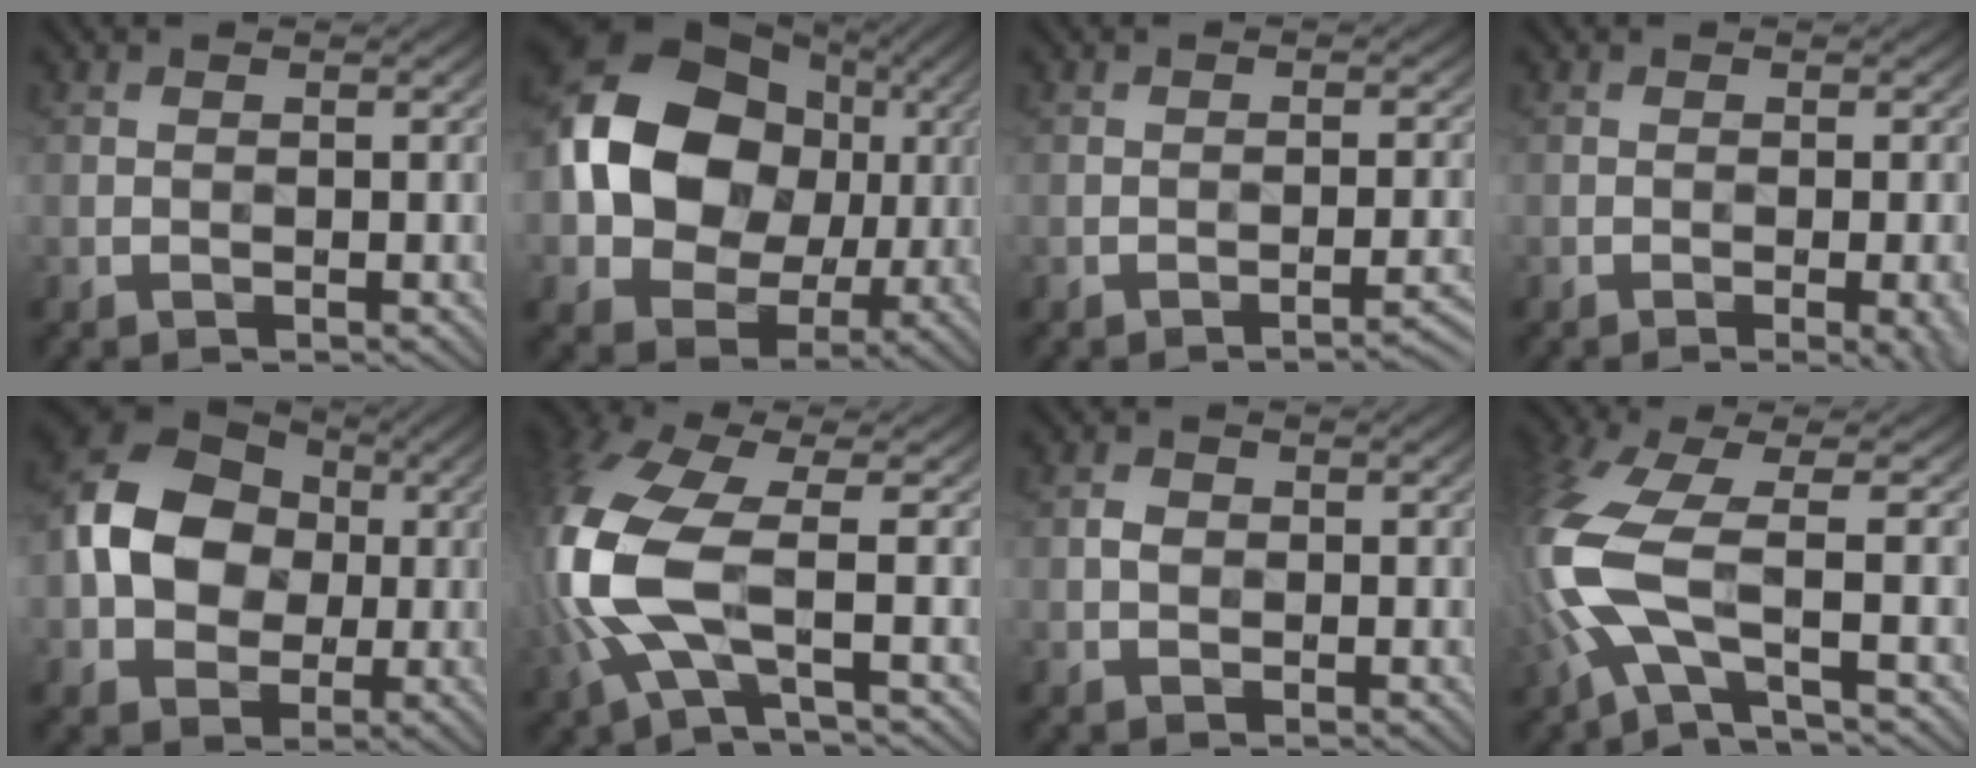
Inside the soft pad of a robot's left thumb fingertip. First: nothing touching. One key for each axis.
{"total": 14.9, "fx": 1.5, "fy": 12.0, "fz": 8.7, "tx": -0.178, "ty": 0.010, "tz": 0.015}
{"total": 2.6, "fx": -1.7, "fy": 0.4, "fz": 1.9, "tx": -0.021, "ty": 0.007, "tz": -0.030}
{"total": 3.6, "fx": -1.4, "fy": 0.9, "fz": 3.2, "tx": -0.037, "ty": 0.000, "tz": -0.017}
{"total": 12.1, "fx": 0.4, "fy": 9.4, "fz": 7.6, "tx": -0.170, "ty": 0.011, "tz": 0.000}
{"total": 12.2, "fx": -1.3, "fy": 4.9, "fz": 11.0, "tx": -0.299, "ty": -0.006, "tz": -0.035}
{"total": 1.5, "fx": 0.0, "fy": 1.2, "fz": 0.9, "tx": -0.020, "ty": 0.001, "tz": -0.003}
{"total": 10.2, "fx": -1.7, "fy": 3.3, "fz": 9.6, "tx": -0.236, "ty": -0.003, "tz": -0.052}